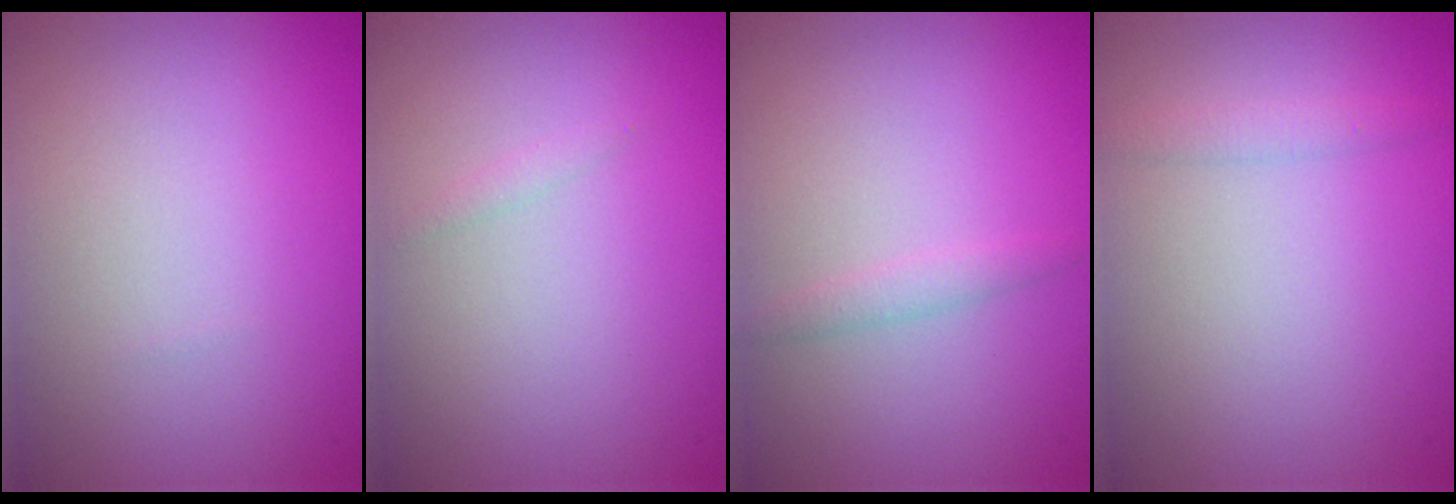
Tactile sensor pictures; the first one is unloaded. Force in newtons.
{"total": 0.5, "press": 0.5, "slide": 0.0}
{"total": 1.0, "press": 1.0, "slide": 0.1}
{"total": 1.1, "press": 1.1, "slide": 0.1}